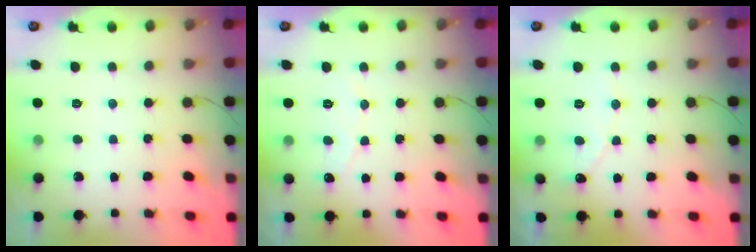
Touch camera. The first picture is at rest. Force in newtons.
{"total": 5.3, "press": 5.2, "slide": 0.2}
{"total": 5.8, "press": 5.8, "slide": 0.2}